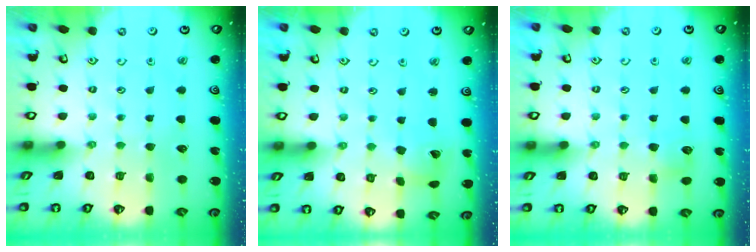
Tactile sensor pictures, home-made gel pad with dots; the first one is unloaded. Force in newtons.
{"total": 6.3, "press": 6.2, "slide": 0.9}
{"total": 5.2, "press": 5.2, "slide": 0.6}